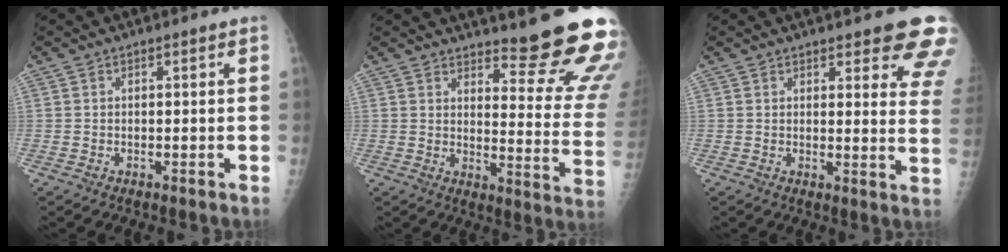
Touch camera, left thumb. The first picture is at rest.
{"total": 18.3, "force": [15.9, 2.4, 8.7], "torque": [-0.083, -0.159, 0.195]}
{"total": 12.3, "force": [9.4, 3.6, 7.1], "torque": [-0.035, -0.048, 0.090]}